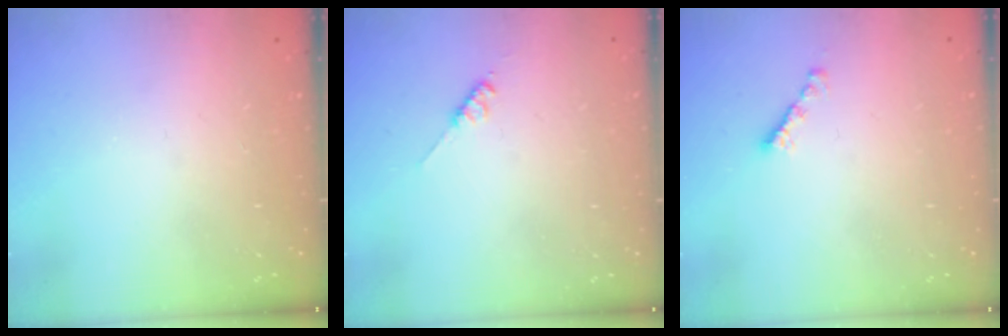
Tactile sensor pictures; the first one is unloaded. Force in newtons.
{"total": 2.8, "press": 2.8, "slide": 0.5}
{"total": 2.1, "press": 2.1, "slide": 0.3}